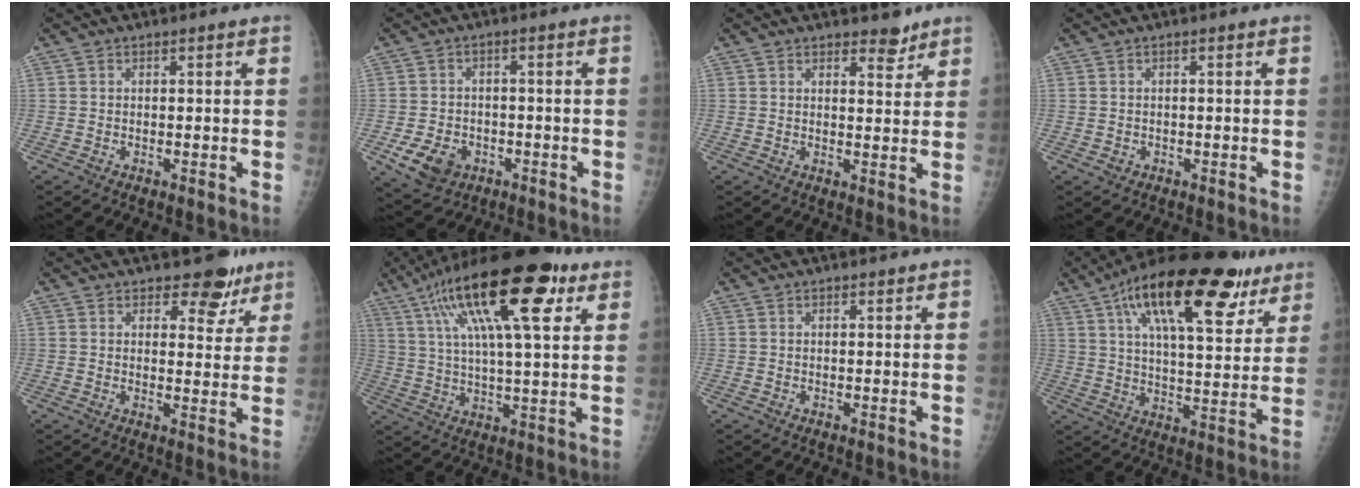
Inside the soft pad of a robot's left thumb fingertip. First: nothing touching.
{"total": 7.4, "force": [-3.1, 5.6, 3.8], "torque": [-0.061, 0.014, -0.041]}
{"total": 3.3, "force": [2.7, 1.4, 1.3], "torque": [-0.001, -0.019, 0.039]}
{"total": 1.0, "force": [-0.2, 0.9, 0.4], "torque": [-0.001, 0.002, -0.001]}
{"total": 6.7, "force": [5.0, 3.8, 2.5], "torque": [0.005, -0.029, 0.061]}
{"total": 23.1, "force": [10.7, 7.0, 19.2], "torque": [-0.312, -0.001, 0.172]}
{"total": 0.6, "force": [0.4, 0.2, 0.3], "torque": [-0.005, -0.002, 0.006]}
{"total": 24.6, "force": [13.6, 9.6, 18.2], "torque": [-0.260, -0.017, 0.211]}